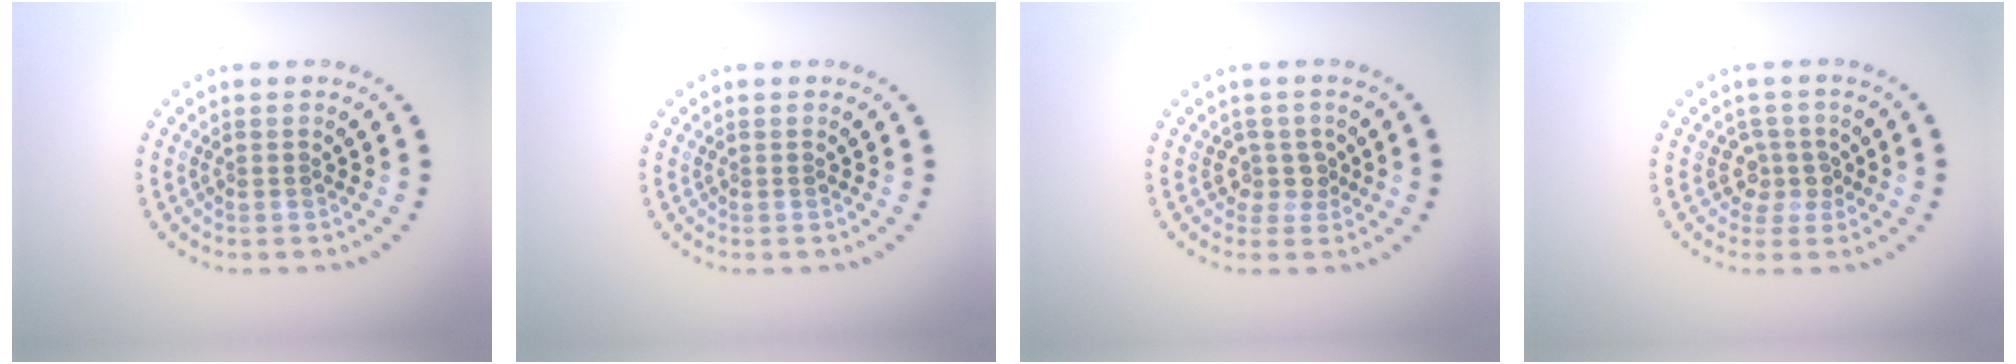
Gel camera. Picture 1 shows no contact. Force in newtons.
{"total": 0.0}
{"total": 1.8, "press": 1.3, "slide": 1.3}
{"total": 2.2, "press": 1.6, "slide": 1.5}